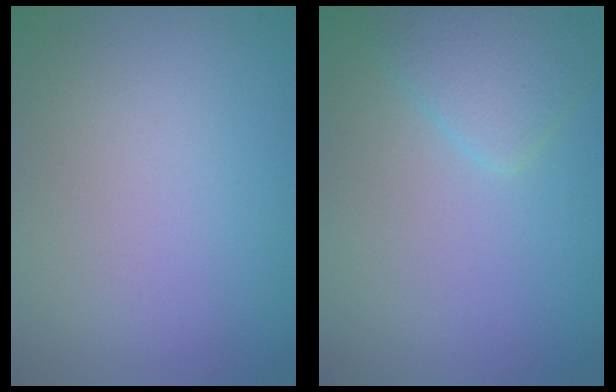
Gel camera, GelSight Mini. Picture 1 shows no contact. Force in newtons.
{"total": 2.6, "press": 2.6, "slide": 0.1}